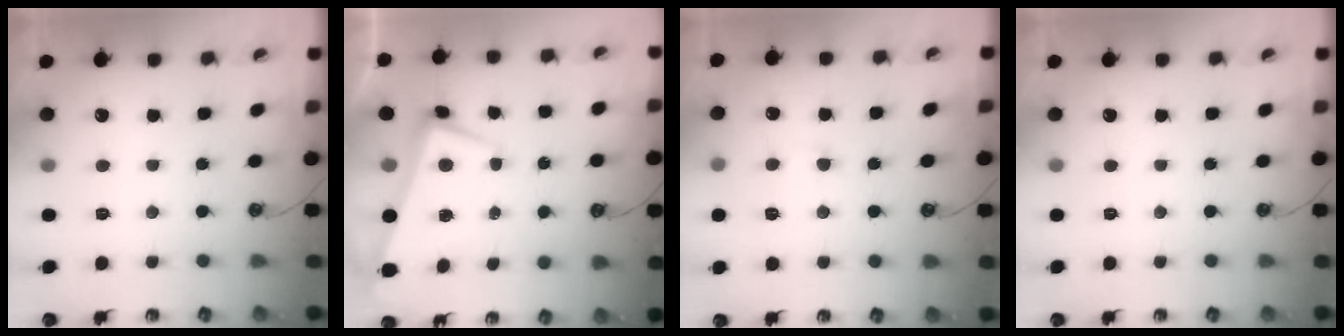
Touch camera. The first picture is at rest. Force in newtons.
{"total": 2.0, "press": 1.8, "slide": 0.9}
{"total": 3.1, "press": 3.1, "slide": 0.6}
{"total": 0.0}